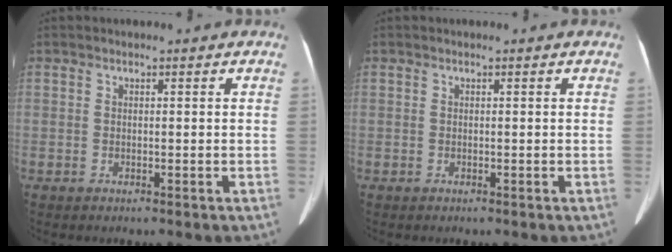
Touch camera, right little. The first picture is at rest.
{"total": 0.0}